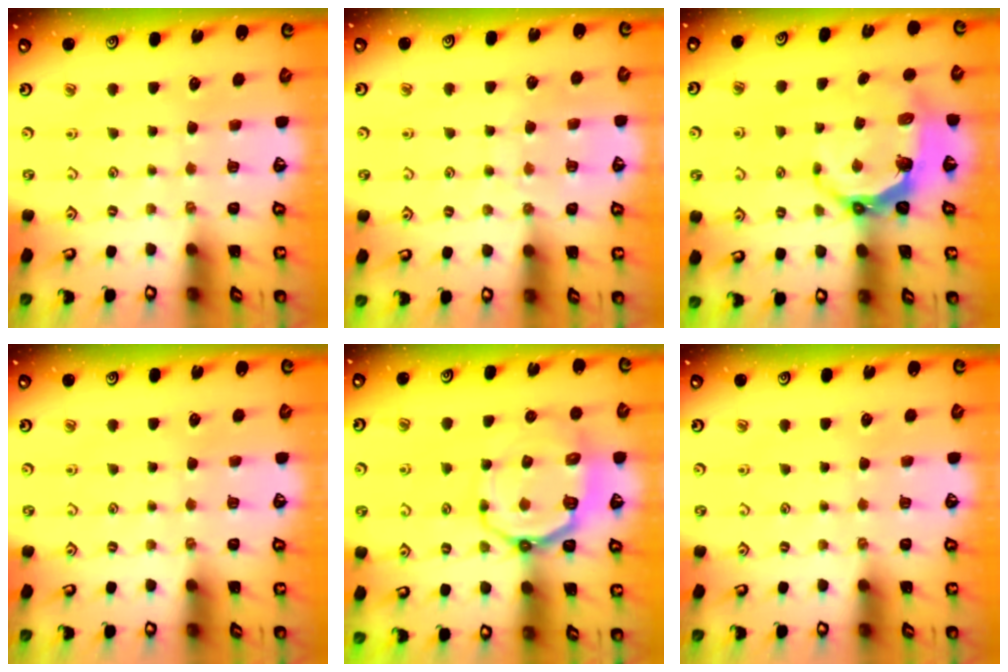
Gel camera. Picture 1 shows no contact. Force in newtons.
{"total": 8.7, "press": 8.7, "slide": 0.8}
{"total": 7.0, "press": 5.6, "slide": 4.2}
{"total": 0.0}
{"total": 11.7, "press": 11.2, "slide": 3.5}
{"total": 0.0}